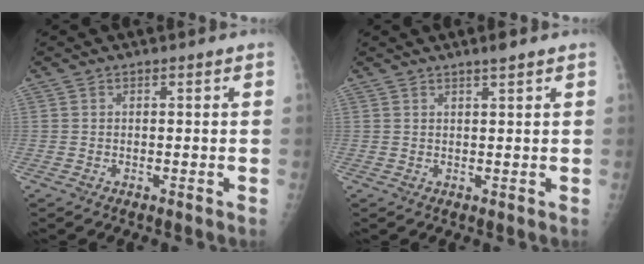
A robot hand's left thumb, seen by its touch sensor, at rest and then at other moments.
{"total": 1.9, "force": [1.4, 0.0, 1.2], "torque": [-0.019, -0.006, 0.024]}